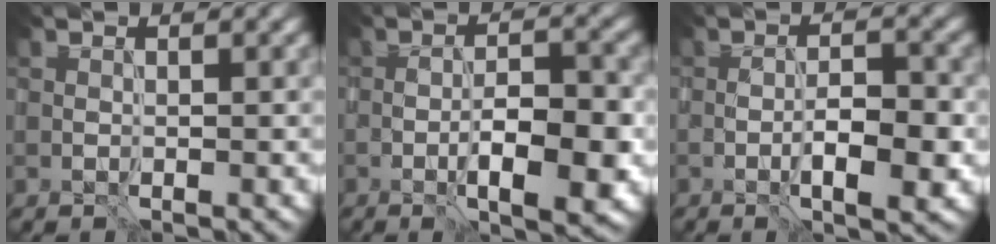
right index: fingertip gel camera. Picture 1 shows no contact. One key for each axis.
{"total": 6.1, "fx": -1.8, "fy": 1.9, "fz": 5.5, "tx": -0.084, "ty": -0.002, "tz": -0.025}
{"total": 4.2, "fx": -1.2, "fy": 1.3, "fz": 3.8, "tx": -0.062, "ty": -0.001, "tz": -0.018}